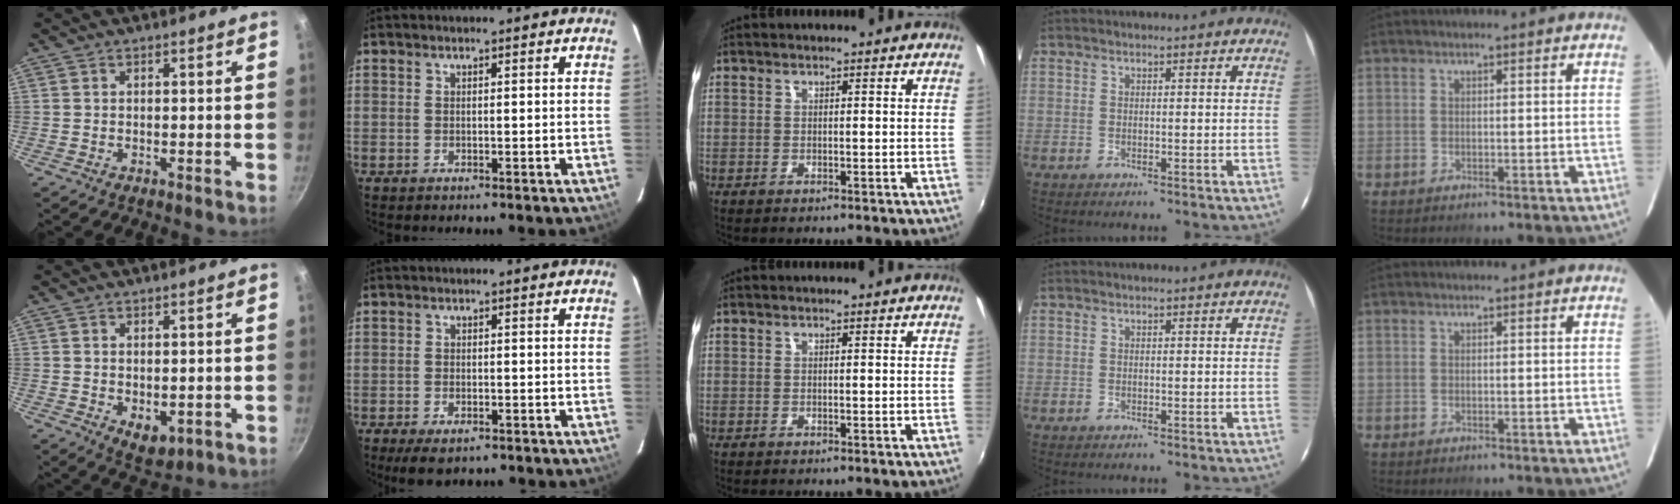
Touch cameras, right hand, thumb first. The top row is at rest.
{"thumb": {"total": 4.9, "force": [-0.5, 3.1, 3.8], "torque": [-0.046, -0.014, 0.001]}, "index": {"total": 5.3, "force": [-3.8, 2.2, 2.9], "torque": [-0.071, -0.019, -0.062]}}